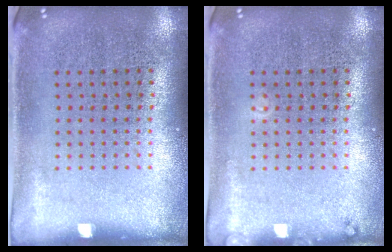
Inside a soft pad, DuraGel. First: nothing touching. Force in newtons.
{"total": 0.7, "press": 0.7, "slide": 0.1}